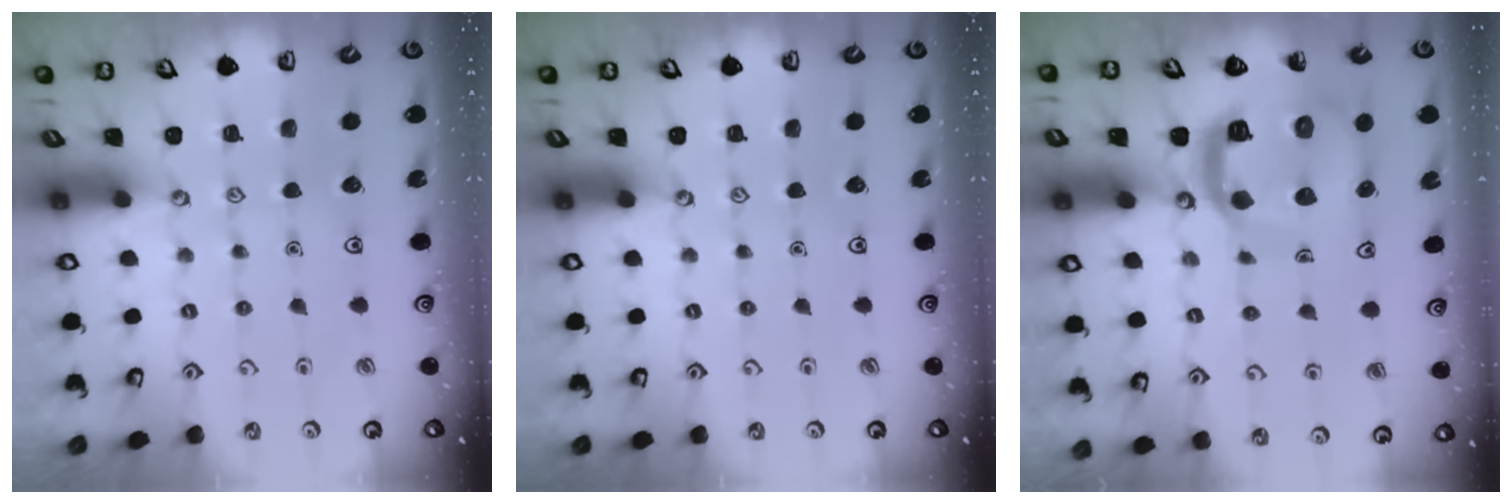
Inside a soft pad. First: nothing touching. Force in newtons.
{"total": 0.0}
{"total": 14.4, "press": 14.3, "slide": 1.7}